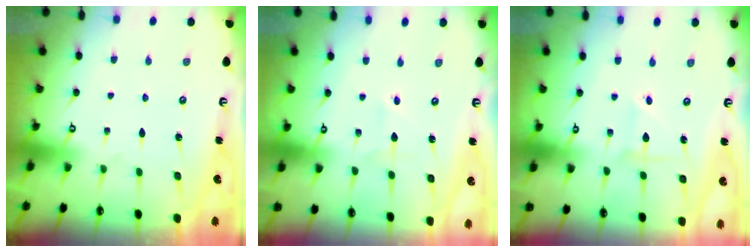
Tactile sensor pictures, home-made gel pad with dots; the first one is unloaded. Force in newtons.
{"total": 1.5, "press": 1.4, "slide": 0.5}
{"total": 2.7, "press": 2.6, "slide": 0.3}